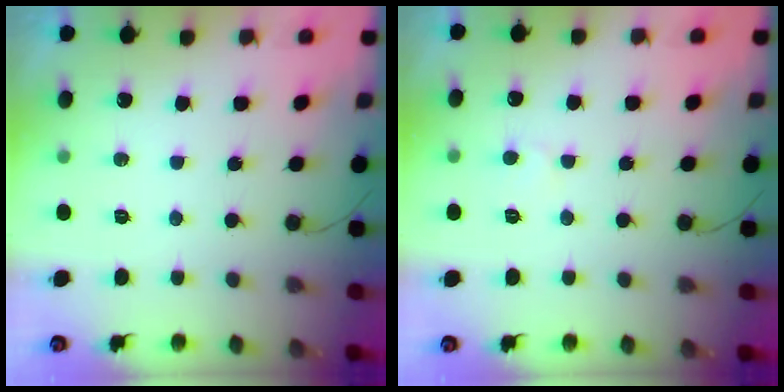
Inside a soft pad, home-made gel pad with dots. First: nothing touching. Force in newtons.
{"total": 3.7, "press": 3.7, "slide": 0.3}